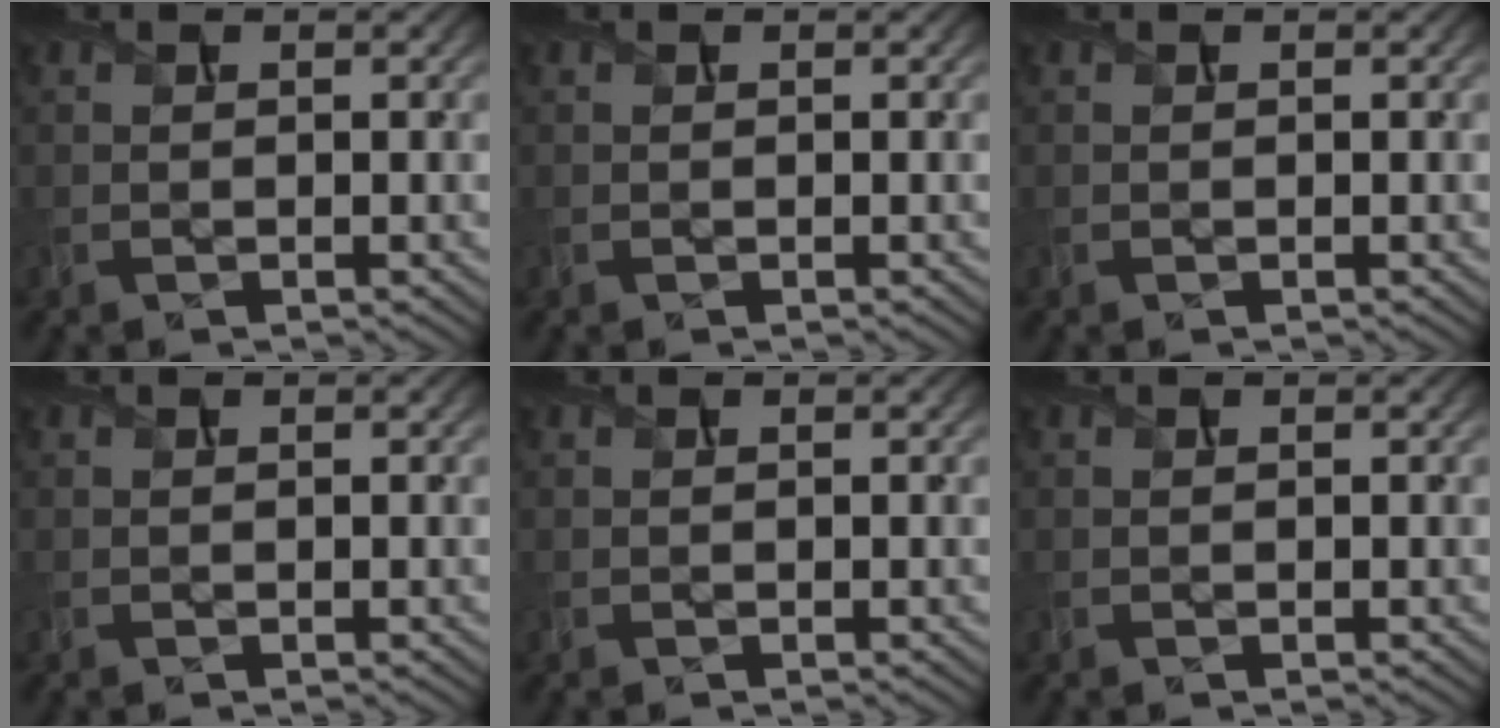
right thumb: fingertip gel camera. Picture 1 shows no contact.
{"total": 0.0}
{"total": 0.0}
{"total": 0.0}
{"total": 0.0}
{"total": 0.0}